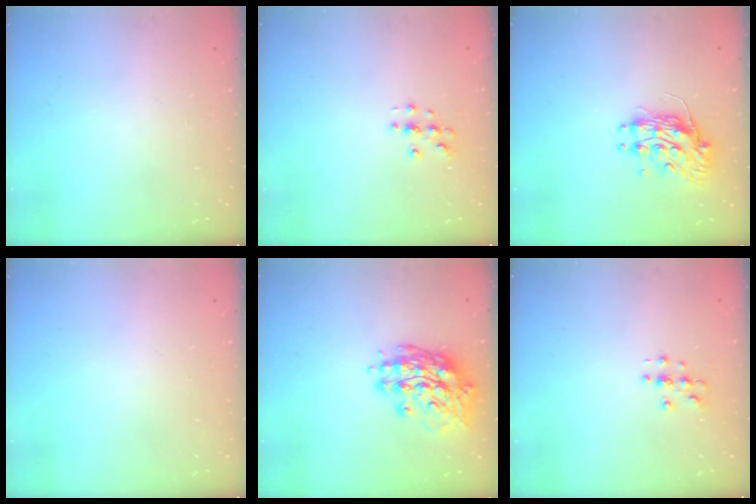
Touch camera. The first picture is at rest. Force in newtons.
{"total": 2.8, "press": 2.8, "slide": 0.2}
{"total": 10.6, "press": 10.6, "slide": 0.7}
{"total": 0.0}
{"total": 15.6, "press": 15.3, "slide": 3.5}
{"total": 2.8, "press": 2.8, "slide": 0.2}